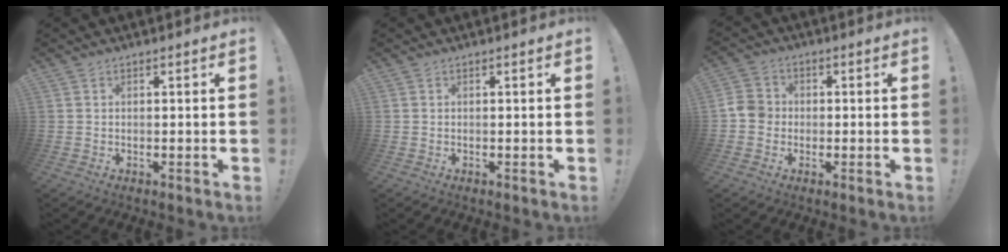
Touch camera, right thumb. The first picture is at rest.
{"total": 0.0}
{"total": 5.9, "force": [-1.4, 5.3, 2.2], "torque": [-0.039, 0.020, -0.022]}